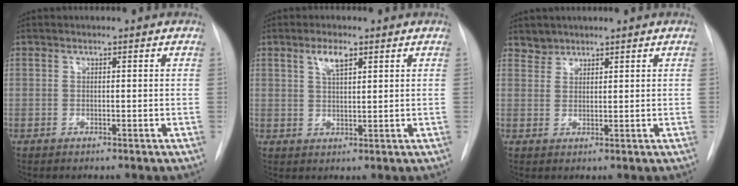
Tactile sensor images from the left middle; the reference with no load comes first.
{"total": 3.3, "force": [1.9, 1.0, 2.5], "torque": [-0.051, 0.002, 0.035]}
{"total": 2.0, "force": [1.7, 0.8, -0.4], "torque": [0.012, 0.006, 0.029]}